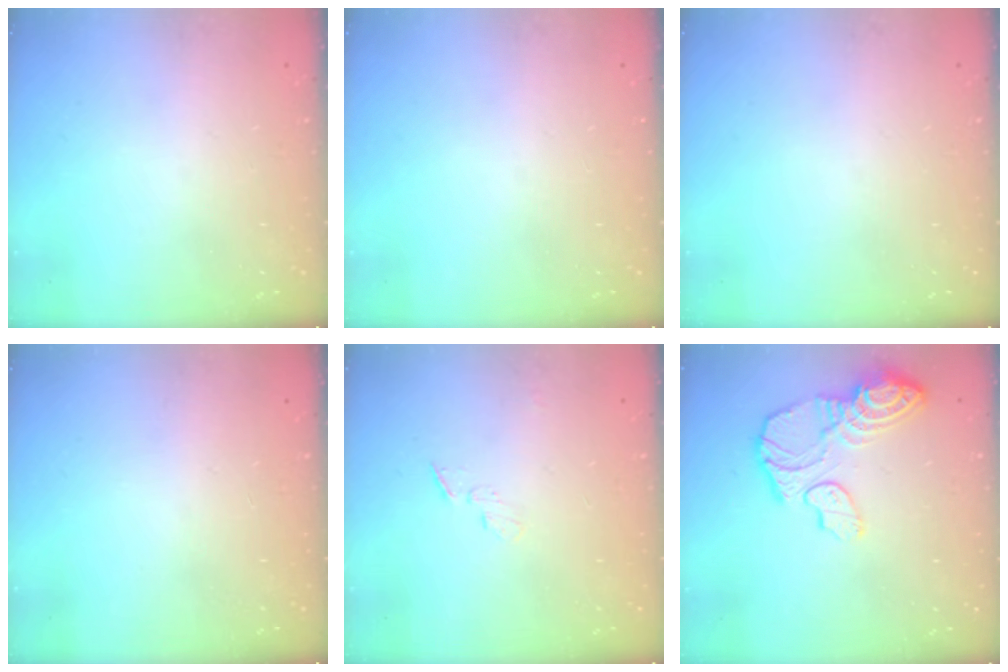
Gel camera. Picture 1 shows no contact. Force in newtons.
{"total": 0.0}
{"total": 0.0}
{"total": 1.1, "press": 1.1, "slide": 0.3}
{"total": 3.3, "press": 3.3, "slide": 0.4}
{"total": 14.3, "press": 14.3, "slide": 1.0}